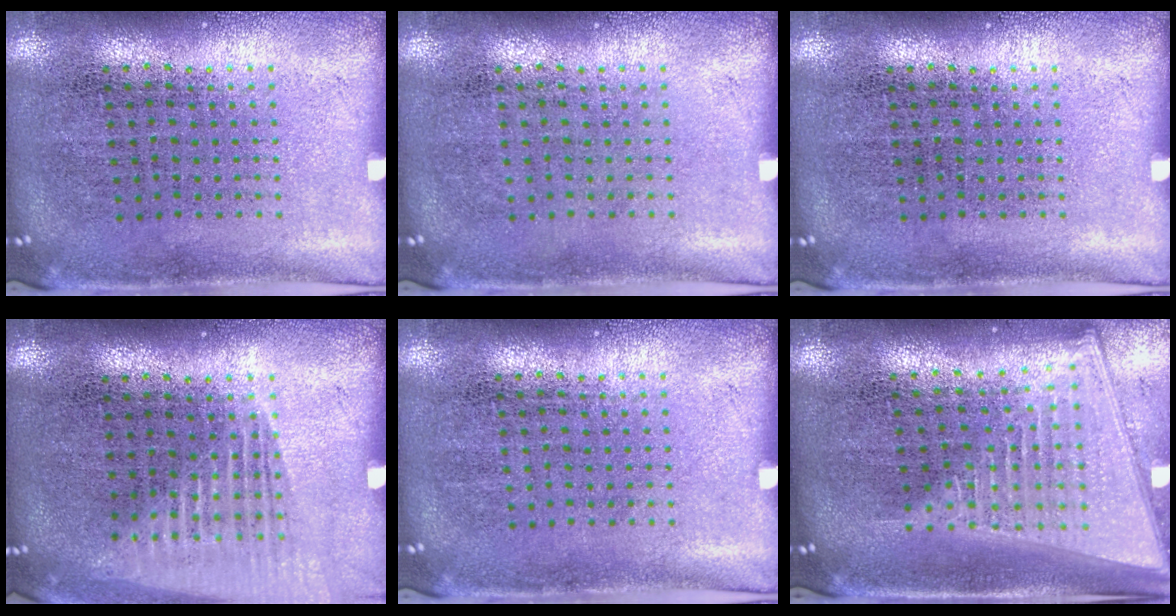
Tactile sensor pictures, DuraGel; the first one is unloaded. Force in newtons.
{"total": 0.0}
{"total": 0.0}
{"total": 1.3, "press": 1.2, "slide": 0.2}
{"total": 0.0}
{"total": 2.2, "press": 1.8, "slide": 1.3}